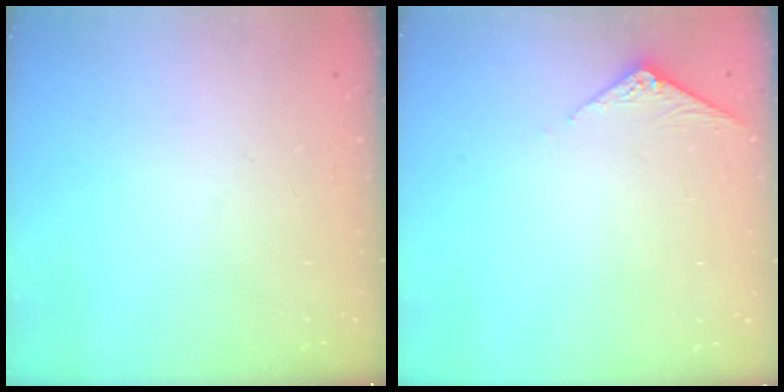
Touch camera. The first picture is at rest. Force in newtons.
{"total": 3.9, "press": 3.9, "slide": 0.3}